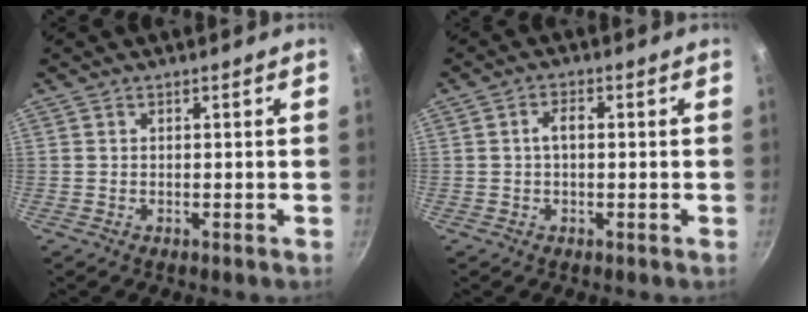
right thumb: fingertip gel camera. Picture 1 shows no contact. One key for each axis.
{"total": 2.7, "fx": 0.2, "fy": 1.3, "fz": 2.3, "tx": -0.042, "ty": 0.010, "tz": 0.002}